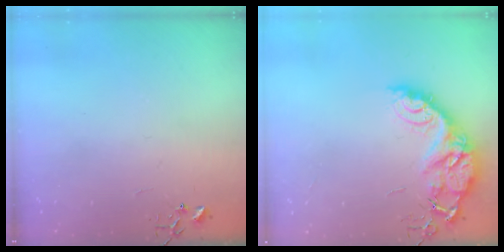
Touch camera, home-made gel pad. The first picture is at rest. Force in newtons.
{"total": 15.1, "press": 15.0, "slide": 1.1}